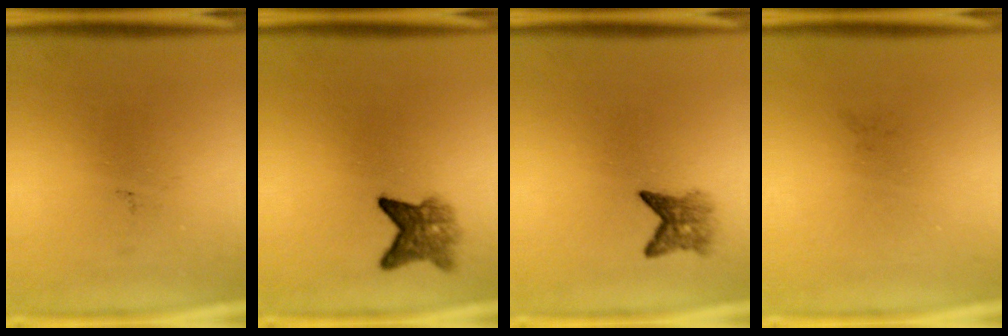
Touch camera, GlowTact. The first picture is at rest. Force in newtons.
{"total": 4.1}
{"total": 3.0}
{"total": 0.0}